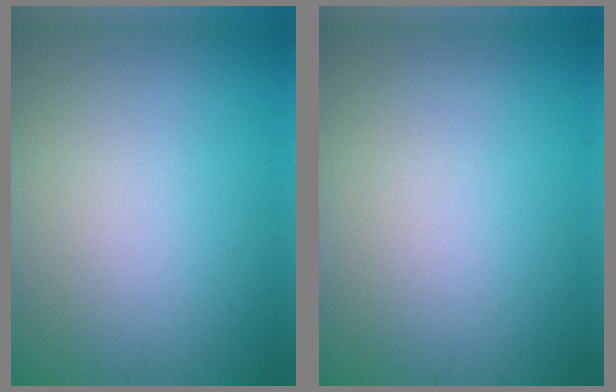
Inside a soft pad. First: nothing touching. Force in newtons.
{"total": 0.0}